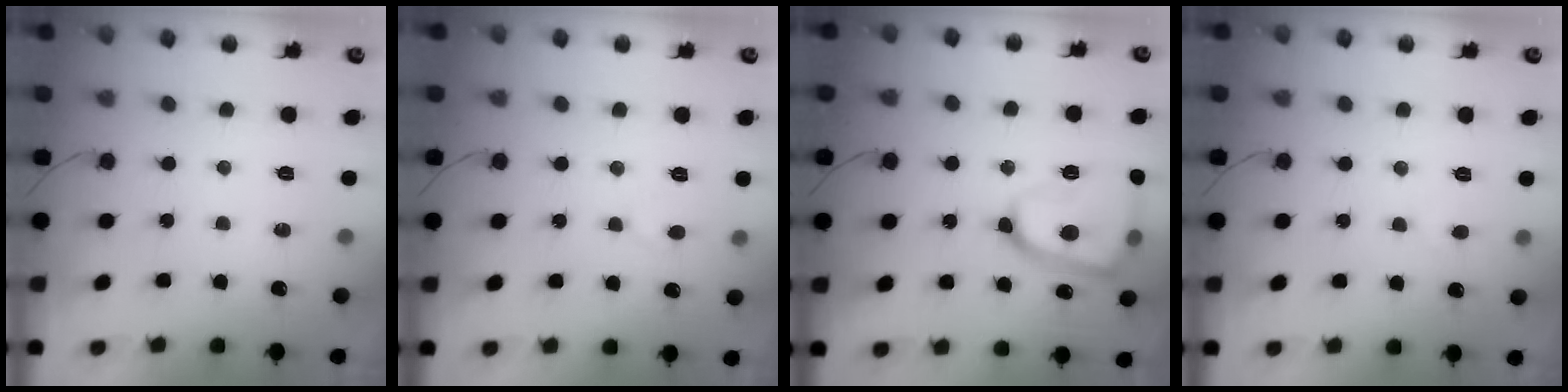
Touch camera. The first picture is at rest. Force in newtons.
{"total": 3.7, "press": 3.7, "slide": 0.3}
{"total": 19.5, "press": 19.5, "slide": 1.7}
{"total": 2.6, "press": 2.6, "slide": 0.3}